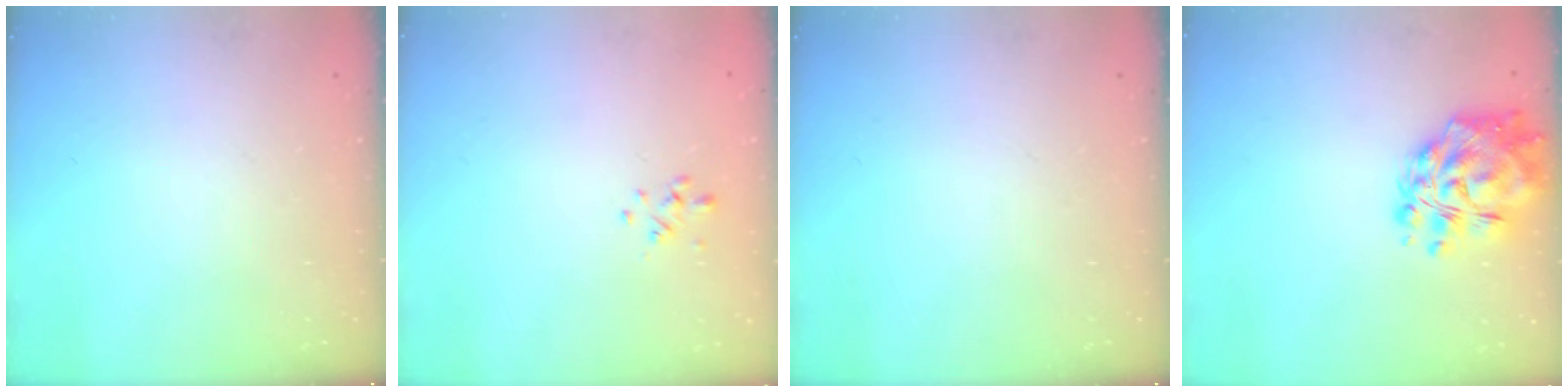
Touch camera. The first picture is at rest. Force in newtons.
{"total": 0.9, "press": 0.7, "slide": 0.5}
{"total": 0.0}
{"total": 13.4, "press": 12.5, "slide": 4.7}